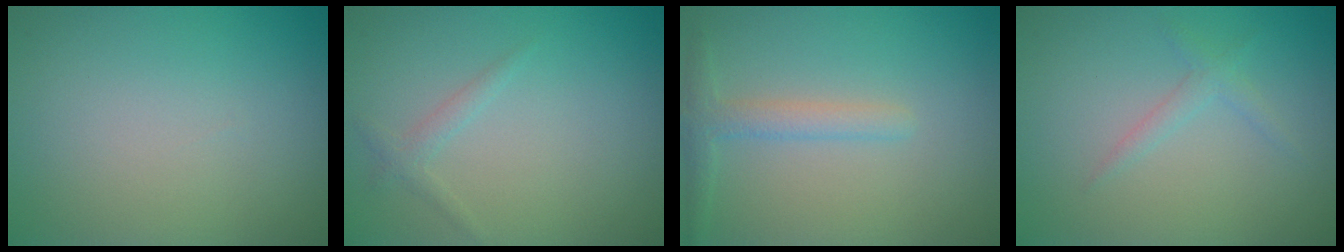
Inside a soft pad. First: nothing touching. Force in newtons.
{"total": 1.0, "press": 1.0, "slide": 0.2}
{"total": 2.1, "press": 2.1, "slide": 0.1}
{"total": 1.3, "press": 1.2, "slide": 0.1}